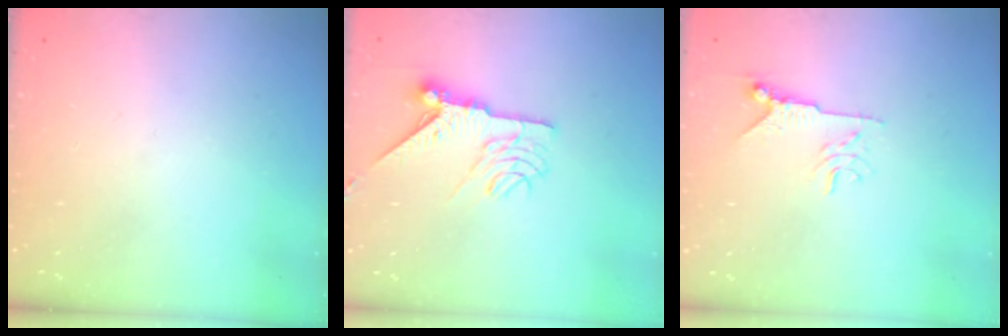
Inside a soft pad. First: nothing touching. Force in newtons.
{"total": 10.5, "press": 10.5, "slide": 0.4}
{"total": 7.3, "press": 7.3, "slide": 0.6}